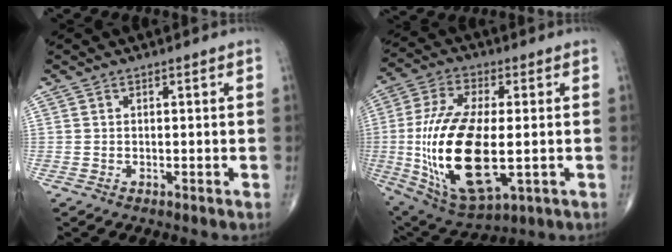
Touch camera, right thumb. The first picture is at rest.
{"total": 22.8, "force": [-2.4, 10.2, 20.3], "torque": [-0.420, -0.011, -0.023]}